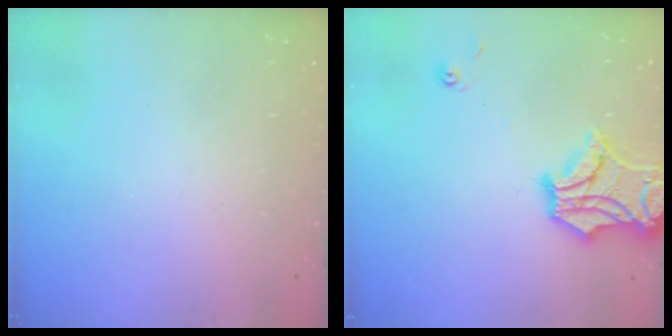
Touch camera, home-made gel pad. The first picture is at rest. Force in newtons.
{"total": 12.0, "press": 11.7, "slide": 2.6}